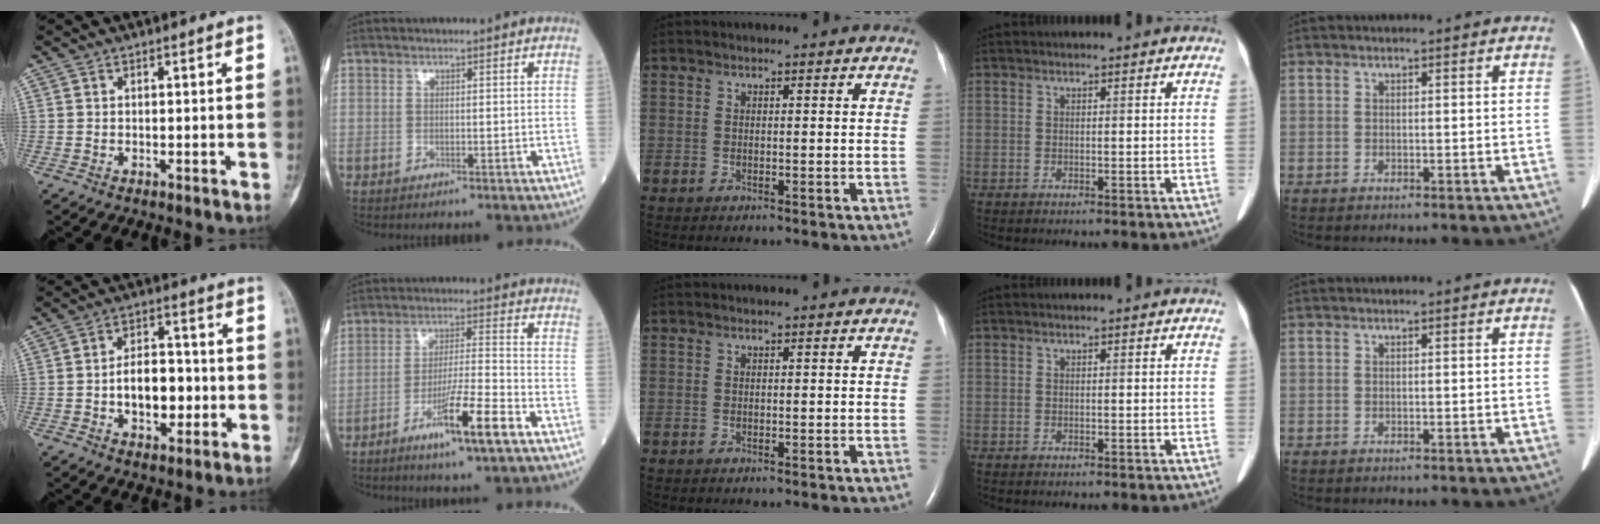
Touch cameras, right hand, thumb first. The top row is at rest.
{"thumb": {"total": 9.9, "force": [-1.6, 6.2, 7.5], "torque": [-0.081, 0.018, -0.026]}, "index": {"total": 10.4, "force": [-5.8, -0.1, 8.6], "torque": [-0.152, -0.013, -0.101]}}